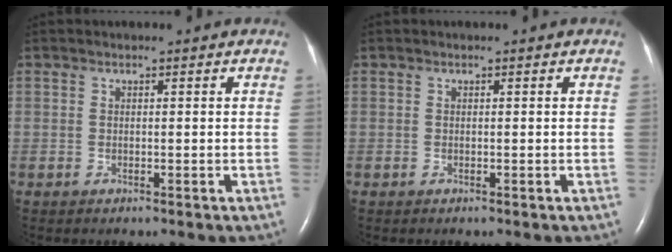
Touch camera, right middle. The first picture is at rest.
{"total": 0.0}